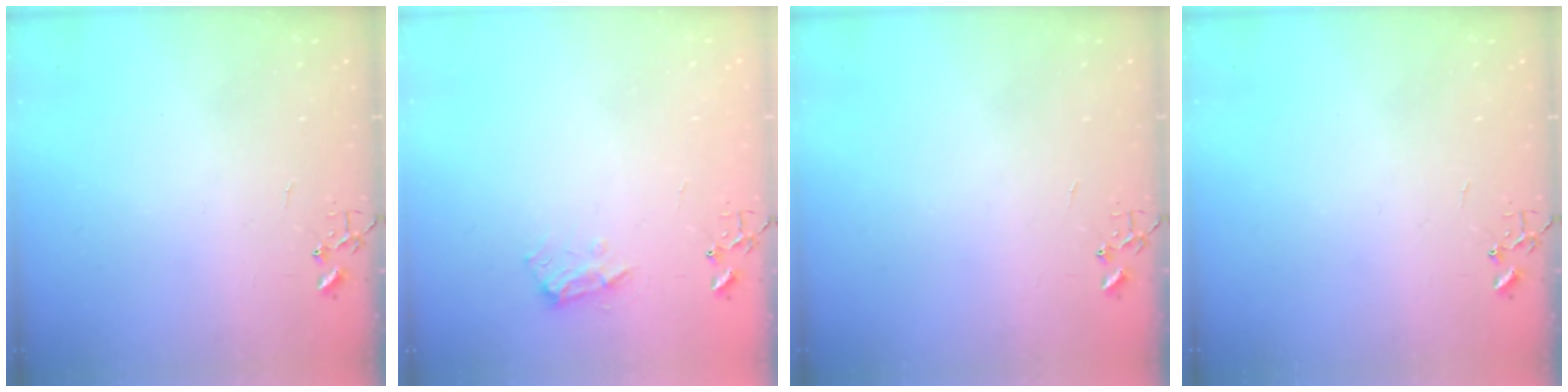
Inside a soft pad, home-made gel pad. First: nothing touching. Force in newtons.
{"total": 9.0, "press": 8.9, "slide": 1.1}
{"total": 0.0}
{"total": 0.0}